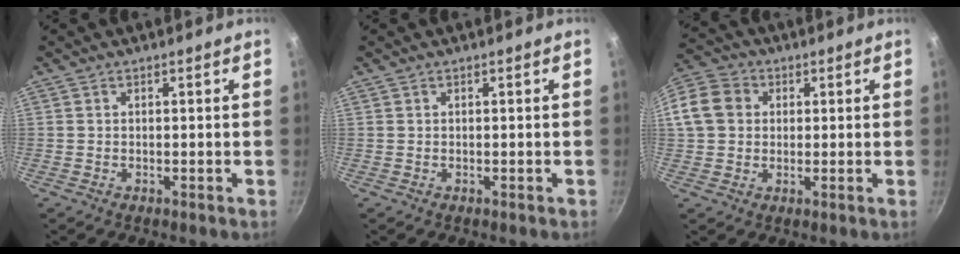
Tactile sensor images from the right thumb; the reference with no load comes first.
{"total": 0.0}
{"total": 11.7, "force": [2.0, 9.9, 5.8], "torque": [-0.107, 0.023, 0.022]}